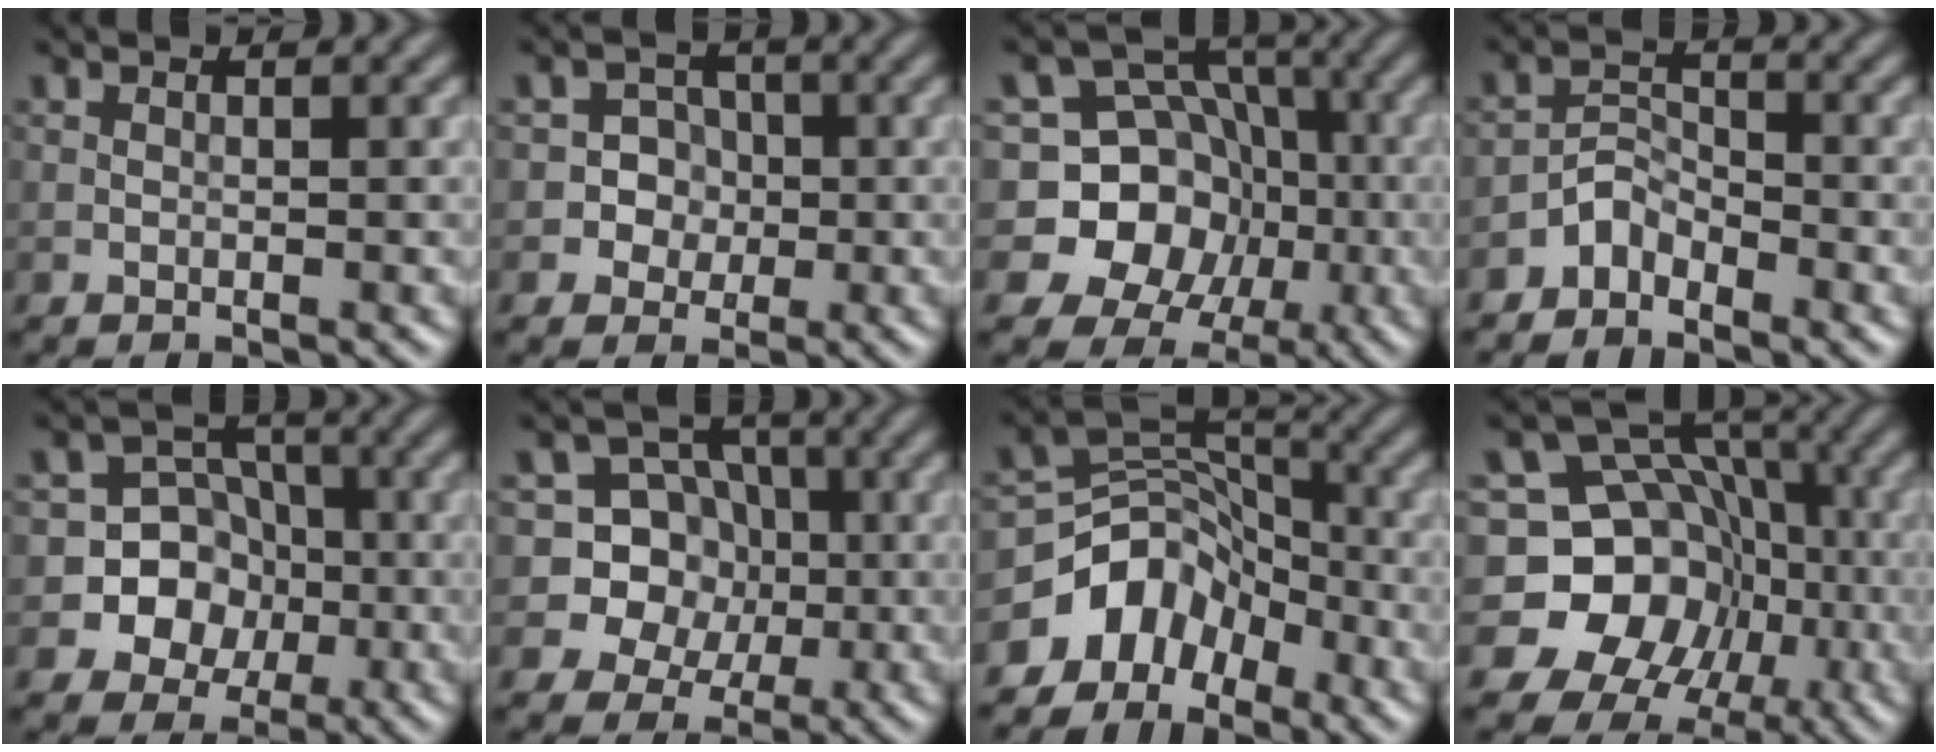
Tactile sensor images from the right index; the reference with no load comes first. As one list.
[{"total": 3.0, "force": [-0.6, 2.9, 0.6], "torque": [0.012, 0.008, -0.026]}, {"total": 9.8, "force": [-1.6, 9.1, 3.2], "torque": [-0.060, 0.027, -0.059]}, {"total": 2.3, "force": [-1.9, 1.2, 0.7], "torque": [-0.005, 0.013, -0.041]}, {"total": 8.1, "force": [-2.3, 7.5, 2.0], "torque": [-0.014, 0.014, -0.067]}, {"total": 9.2, "force": [0.5, 8.8, 2.7], "torque": [-0.061, 0.038, -0.016]}, {"total": 5.9, "force": [-3.6, 4.2, 2.1], "torque": [-0.016, 0.006, -0.074]}, {"total": 14.2, "force": [-3.3, 12.9, 4.8], "torque": [-0.094, 0.009, -0.071]}]